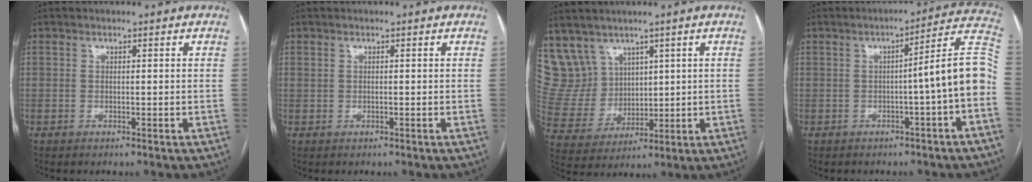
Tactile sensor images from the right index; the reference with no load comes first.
{"total": 0.0}
{"total": 9.3, "force": [6.2, 6.9, 0.8], "torque": [-0.036, 0.035, 0.147]}
{"total": 10.0, "force": [-2.0, -1.1, 9.8], "torque": [-0.119, 0.027, -0.032]}